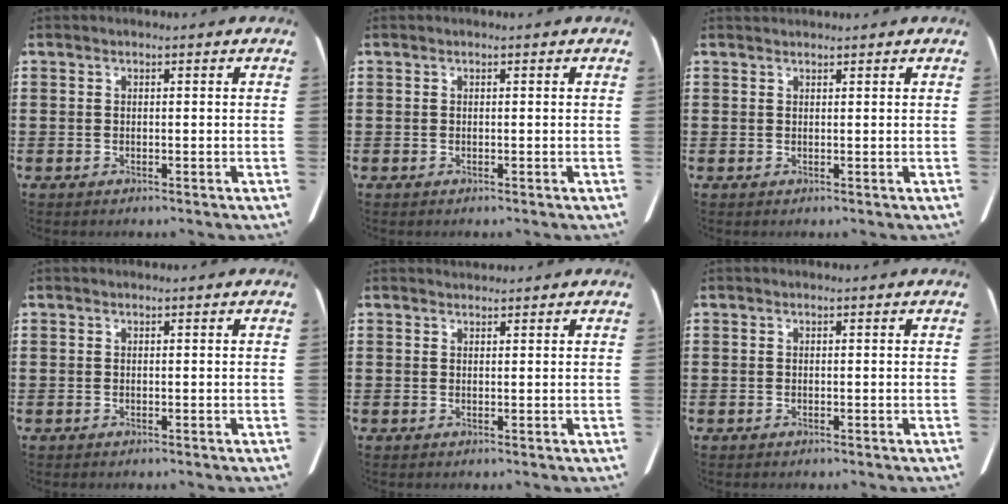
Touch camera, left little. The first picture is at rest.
{"total": 0.0}
{"total": 0.8, "force": [0.8, 0.1, 0.0], "torque": [-0.001, 0.001, 0.014]}
{"total": 0.0}
{"total": 1.1, "force": [1.1, 0.2, -0.1], "torque": [0.000, 0.003, 0.021]}
{"total": 0.0}